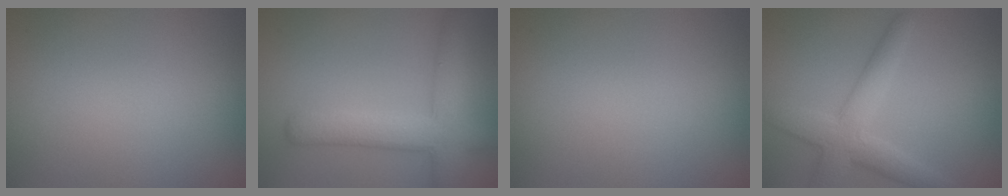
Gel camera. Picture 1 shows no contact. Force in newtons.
{"total": 5.7, "press": 5.7, "slide": 0.3}
{"total": 0.0}
{"total": 4.5, "press": 4.5, "slide": 0.1}